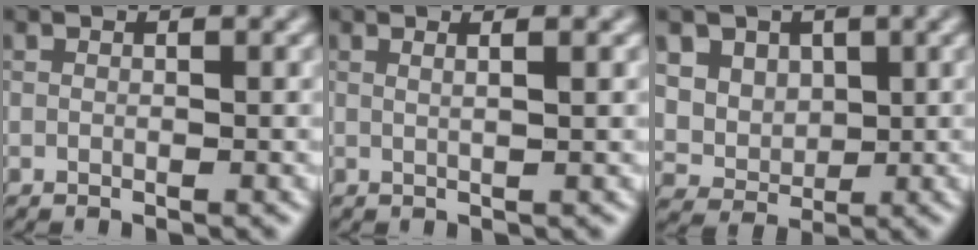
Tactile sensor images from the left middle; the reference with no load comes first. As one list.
[{"total": 2.4, "force": [1.0, 1.0, 2.0], "torque": [-0.011, 0.004, -0.012]}, {"total": 5.5, "force": [2.3, 4.4, 2.3], "torque": [-0.049, 0.002, 0.039]}]